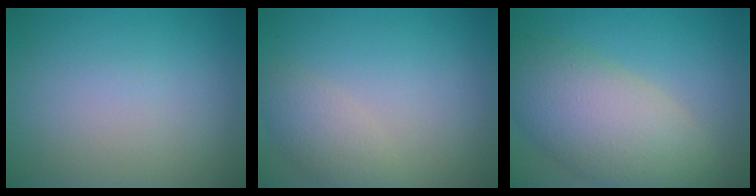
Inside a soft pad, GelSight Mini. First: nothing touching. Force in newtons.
{"total": 2.4, "press": 2.4, "slide": 0.2}
{"total": 10.1, "press": 10.1, "slide": 0.2}